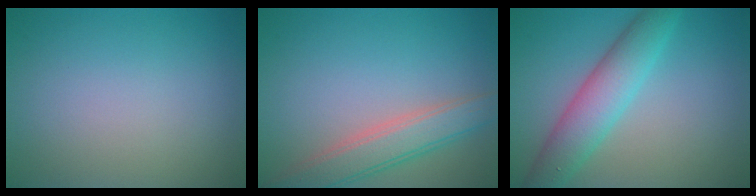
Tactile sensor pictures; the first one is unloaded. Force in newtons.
{"total": 4.2, "press": 4.2, "slide": 0.3}
{"total": 5.4, "press": 5.4, "slide": 0.2}